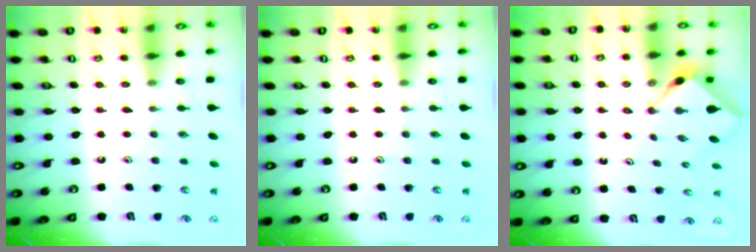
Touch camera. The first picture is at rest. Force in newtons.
{"total": 0.0}
{"total": 2.2, "press": 2.2, "slide": 0.2}